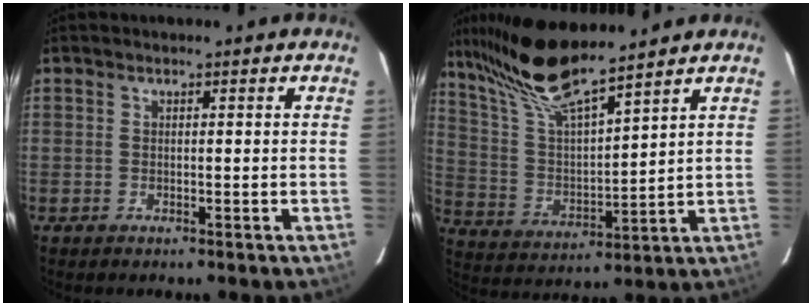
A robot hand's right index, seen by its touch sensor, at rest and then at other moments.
{"total": 15.7, "force": [12.8, 1.4, 8.9], "torque": [-0.166, 0.010, 0.253]}